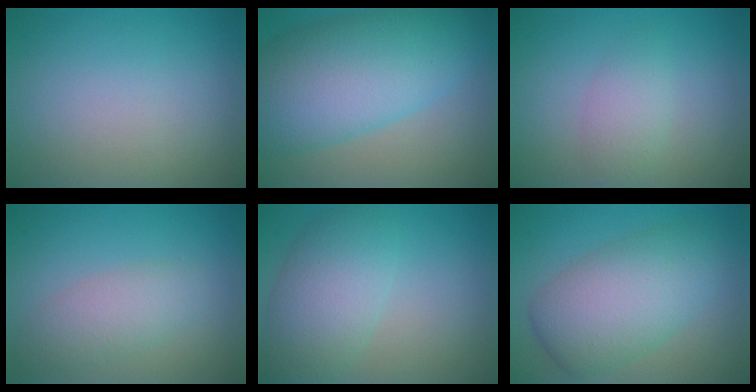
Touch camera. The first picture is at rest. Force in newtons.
{"total": 10.9, "press": 10.9, "slide": 0.2}
{"total": 2.2, "press": 2.2, "slide": 0.1}
{"total": 3.2, "press": 3.2, "slide": 0.3}
{"total": 5.7, "press": 5.7, "slide": 0.2}
{"total": 7.4, "press": 7.4, "slide": 0.1}